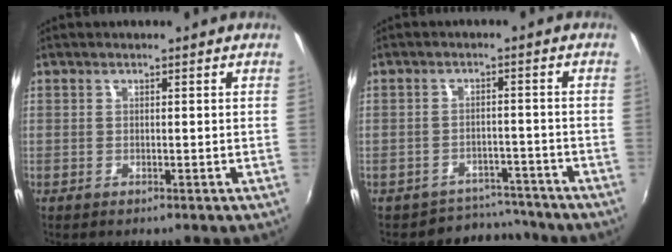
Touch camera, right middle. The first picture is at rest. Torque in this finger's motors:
{"motor_torque": [0.23, -0.41, -0.02, -0.01]}